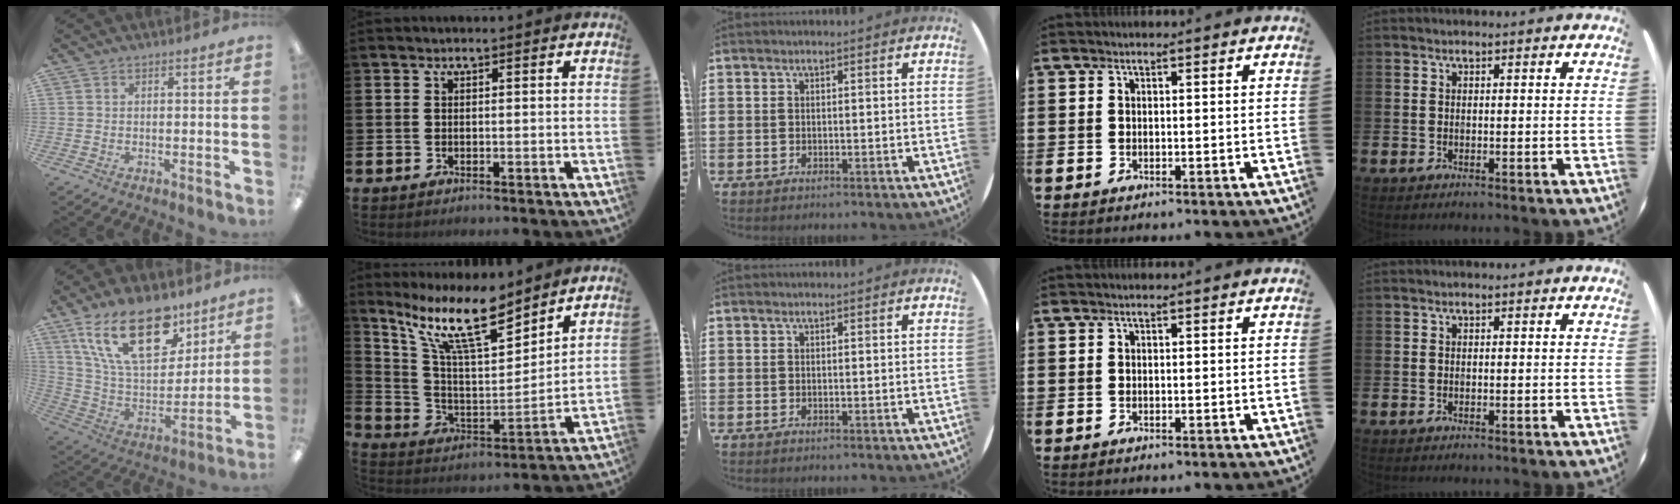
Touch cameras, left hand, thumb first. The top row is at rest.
{"thumb": {"total": 23.1, "force": [12.9, 12.0, 14.8], "torque": [-0.281, -0.056, 0.226]}, "index": {"total": 13.2, "force": [10.0, 3.6, 7.8], "torque": [-0.166, -0.051, 0.174]}}